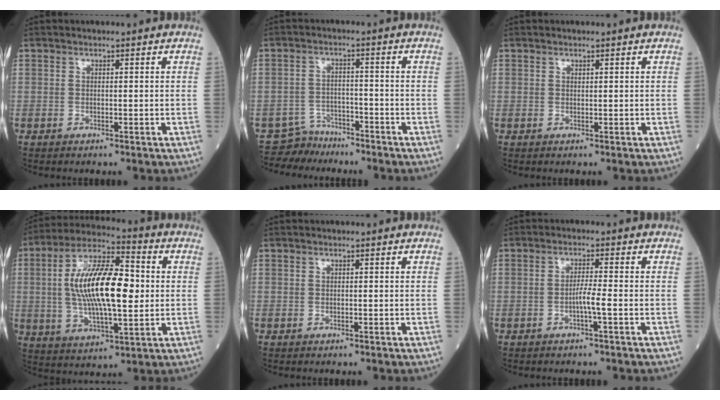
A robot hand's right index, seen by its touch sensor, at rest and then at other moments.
{"total": 4.6, "force": [-4.1, 1.6, -1.2], "torque": [0.018, 0.005, -0.075]}
{"total": 0.0}
{"total": 17.2, "force": [1.1, 5.4, 16.3], "torque": [-0.309, 0.015, 0.016]}
{"total": 0.0}
{"total": 2.5, "force": [-0.9, -0.4, 2.3], "torque": [-0.041, -0.001, -0.019]}